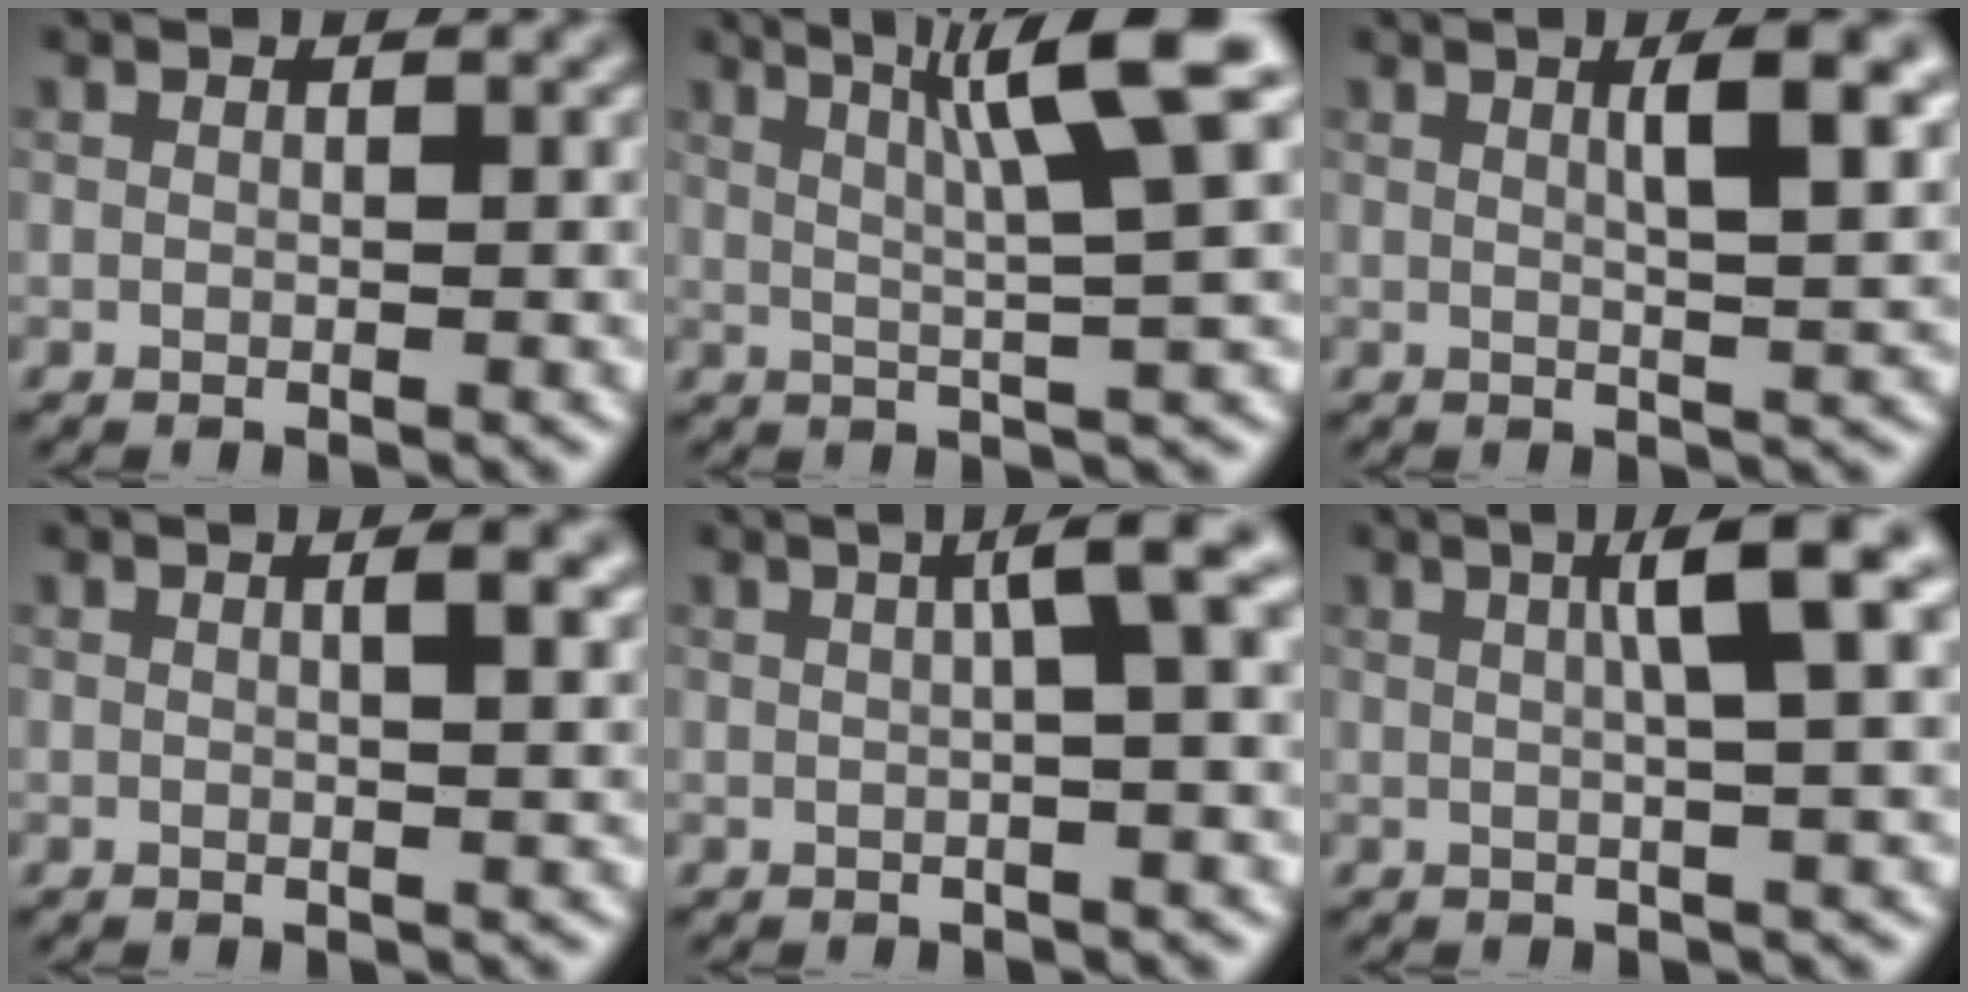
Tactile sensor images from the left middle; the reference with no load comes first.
{"total": 7.7, "force": [3.2, 0.9, 7.0], "torque": [-0.095, 0.017, 0.053]}
{"total": 5.7, "force": [1.8, 1.5, 5.2], "torque": [-0.054, 0.010, 0.022]}
{"total": 3.0, "force": [1.0, 1.0, 2.7], "torque": [-0.022, 0.008, 0.008]}
{"total": 3.9, "force": [0.8, 0.7, 3.8], "torque": [-0.048, 0.016, 0.009]}
{"total": 5.4, "force": [1.4, 0.8, 5.1], "torque": [-0.068, 0.017, 0.020]}